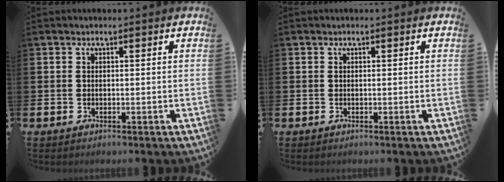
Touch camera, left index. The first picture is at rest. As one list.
[{"total": 0.0}]